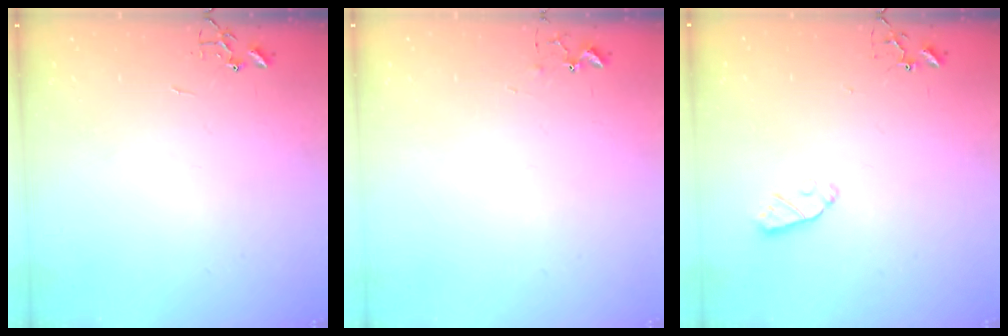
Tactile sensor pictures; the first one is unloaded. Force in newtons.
{"total": 5.6, "press": 5.5, "slide": 0.6}
{"total": 5.2, "press": 5.2, "slide": 0.7}